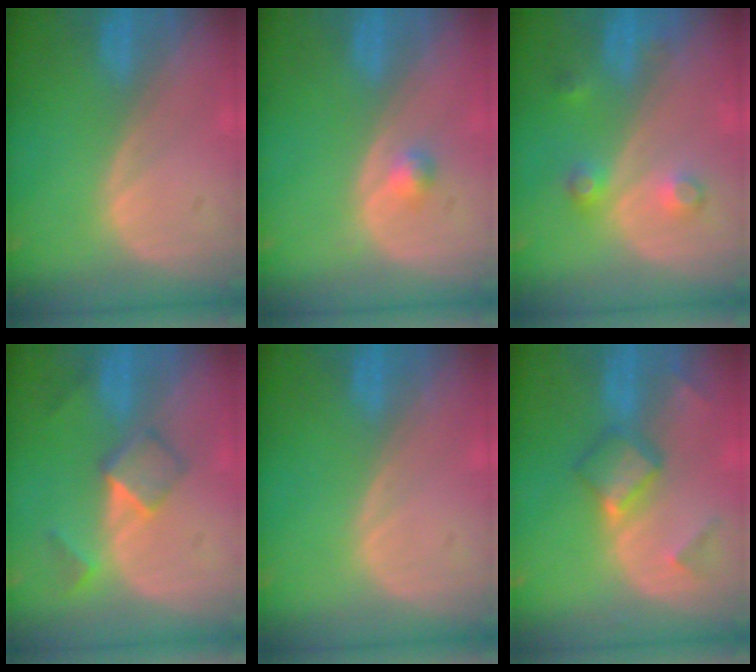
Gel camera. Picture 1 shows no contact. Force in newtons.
{"total": 1.8, "press": 1.6, "slide": 0.9}
{"total": 3.8, "press": 3.4, "slide": 1.7}
{"total": 5.3, "press": 4.7, "slide": 2.5}
{"total": 0.0}
{"total": 5.5, "press": 5.0, "slide": 2.2}